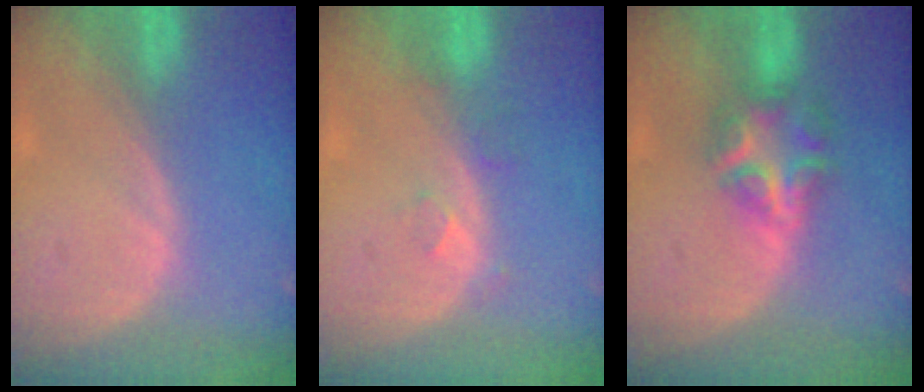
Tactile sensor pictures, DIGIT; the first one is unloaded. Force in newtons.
{"total": 2.3, "press": 2.0, "slide": 1.1}
{"total": 6.0, "press": 5.9, "slide": 0.4}